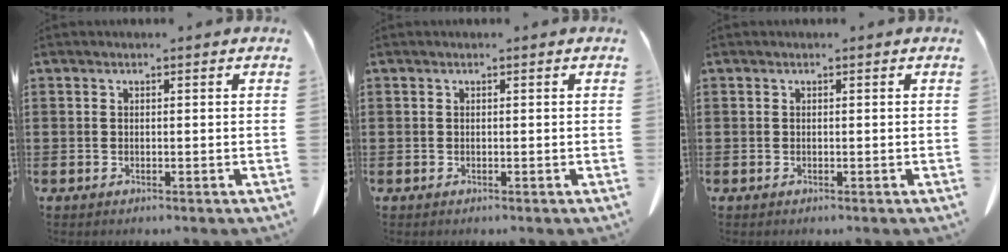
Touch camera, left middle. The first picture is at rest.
{"total": 0.0}
{"total": 0.0}